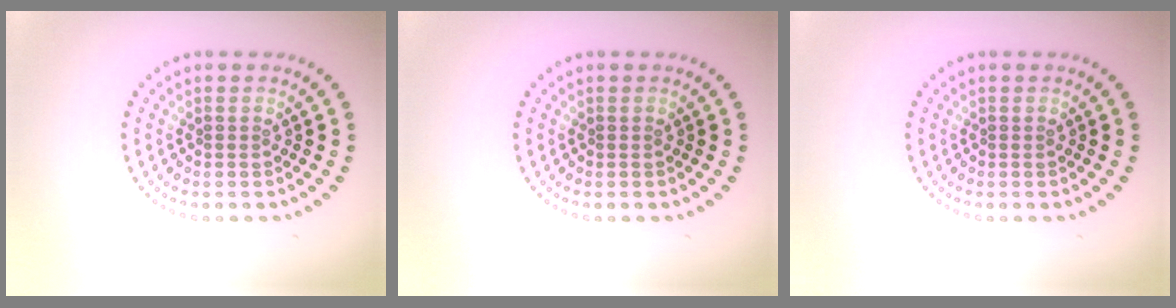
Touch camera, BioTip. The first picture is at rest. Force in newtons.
{"total": 0.0}
{"total": 0.0}